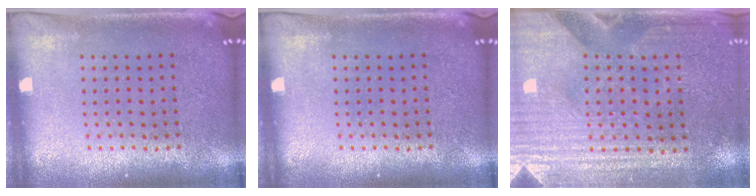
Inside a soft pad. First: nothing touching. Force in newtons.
{"total": 0.0}
{"total": 3.4, "press": 3.2, "slide": 1.2}